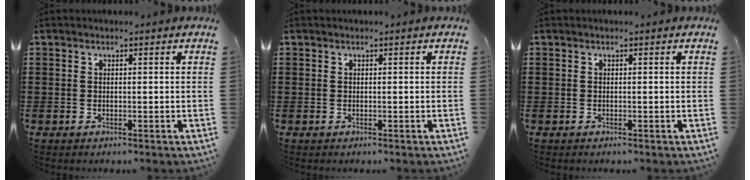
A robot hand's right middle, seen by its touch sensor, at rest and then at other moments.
{"total": 0.0}
{"total": 0.0}